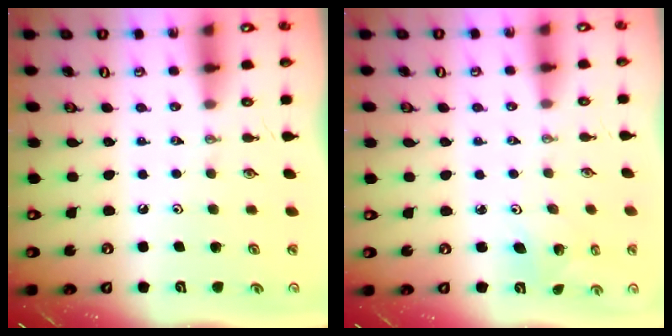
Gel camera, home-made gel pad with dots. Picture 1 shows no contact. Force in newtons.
{"total": 2.7, "press": 2.7, "slide": 0.2}